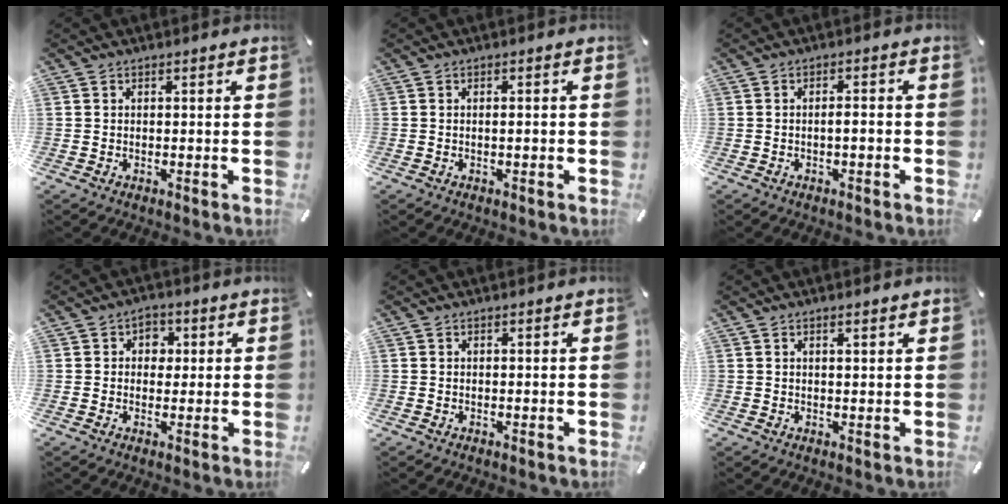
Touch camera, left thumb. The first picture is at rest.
{"total": 1.1, "force": [-0.3, 0.3, 1.0], "torque": [-0.018, 0.001, -0.005]}
{"total": 2.1, "force": [-0.7, 0.6, 1.9], "torque": [-0.034, 0.006, -0.015]}
{"total": 3.6, "force": [0.4, 3.2, 1.7], "torque": [-0.013, 0.002, -0.001]}
{"total": 0.0}
{"total": 1.4, "force": [0.9, 0.3, 1.0], "torque": [-0.020, -0.001, 0.016]}